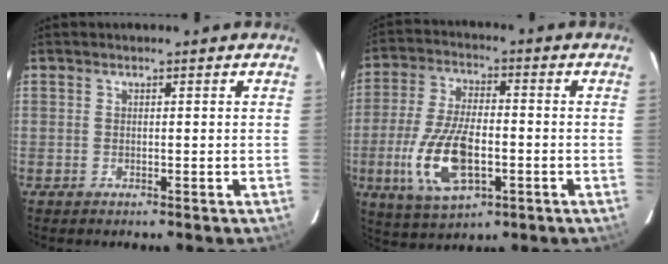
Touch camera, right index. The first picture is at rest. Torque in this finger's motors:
{"motor_torque": [1.75, -0.39, 0.91, 0.14]}